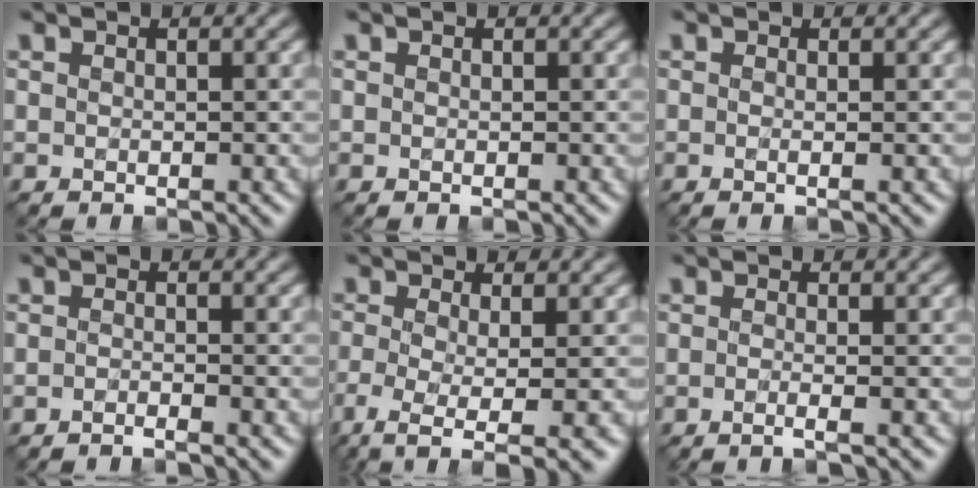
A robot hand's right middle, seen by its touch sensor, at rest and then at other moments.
{"total": 0.0}
{"total": 1.2, "force": [-0.1, 0.5, 1.2], "torque": [-0.013, -0.008, -0.014]}
{"total": 1.3, "force": [-1.0, 0.3, 0.8], "torque": [-0.004, -0.005, -0.026]}
{"total": 5.9, "force": [-2.5, 1.5, 5.1], "torque": [-0.095, -0.013, -0.049]}
{"total": 1.9, "force": [-0.5, 0.7, 1.7], "torque": [-0.013, -0.013, -0.026]}